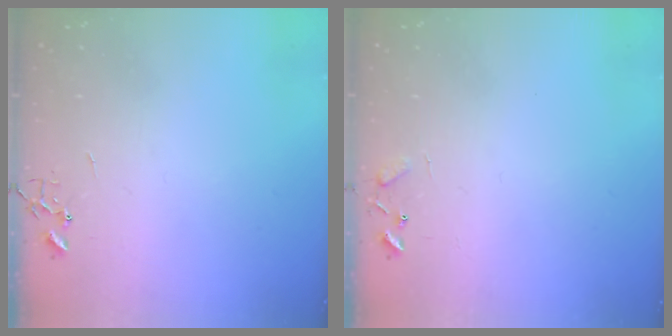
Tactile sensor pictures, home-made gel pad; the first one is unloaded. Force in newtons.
{"total": 5.8, "press": 5.8, "slide": 0.5}